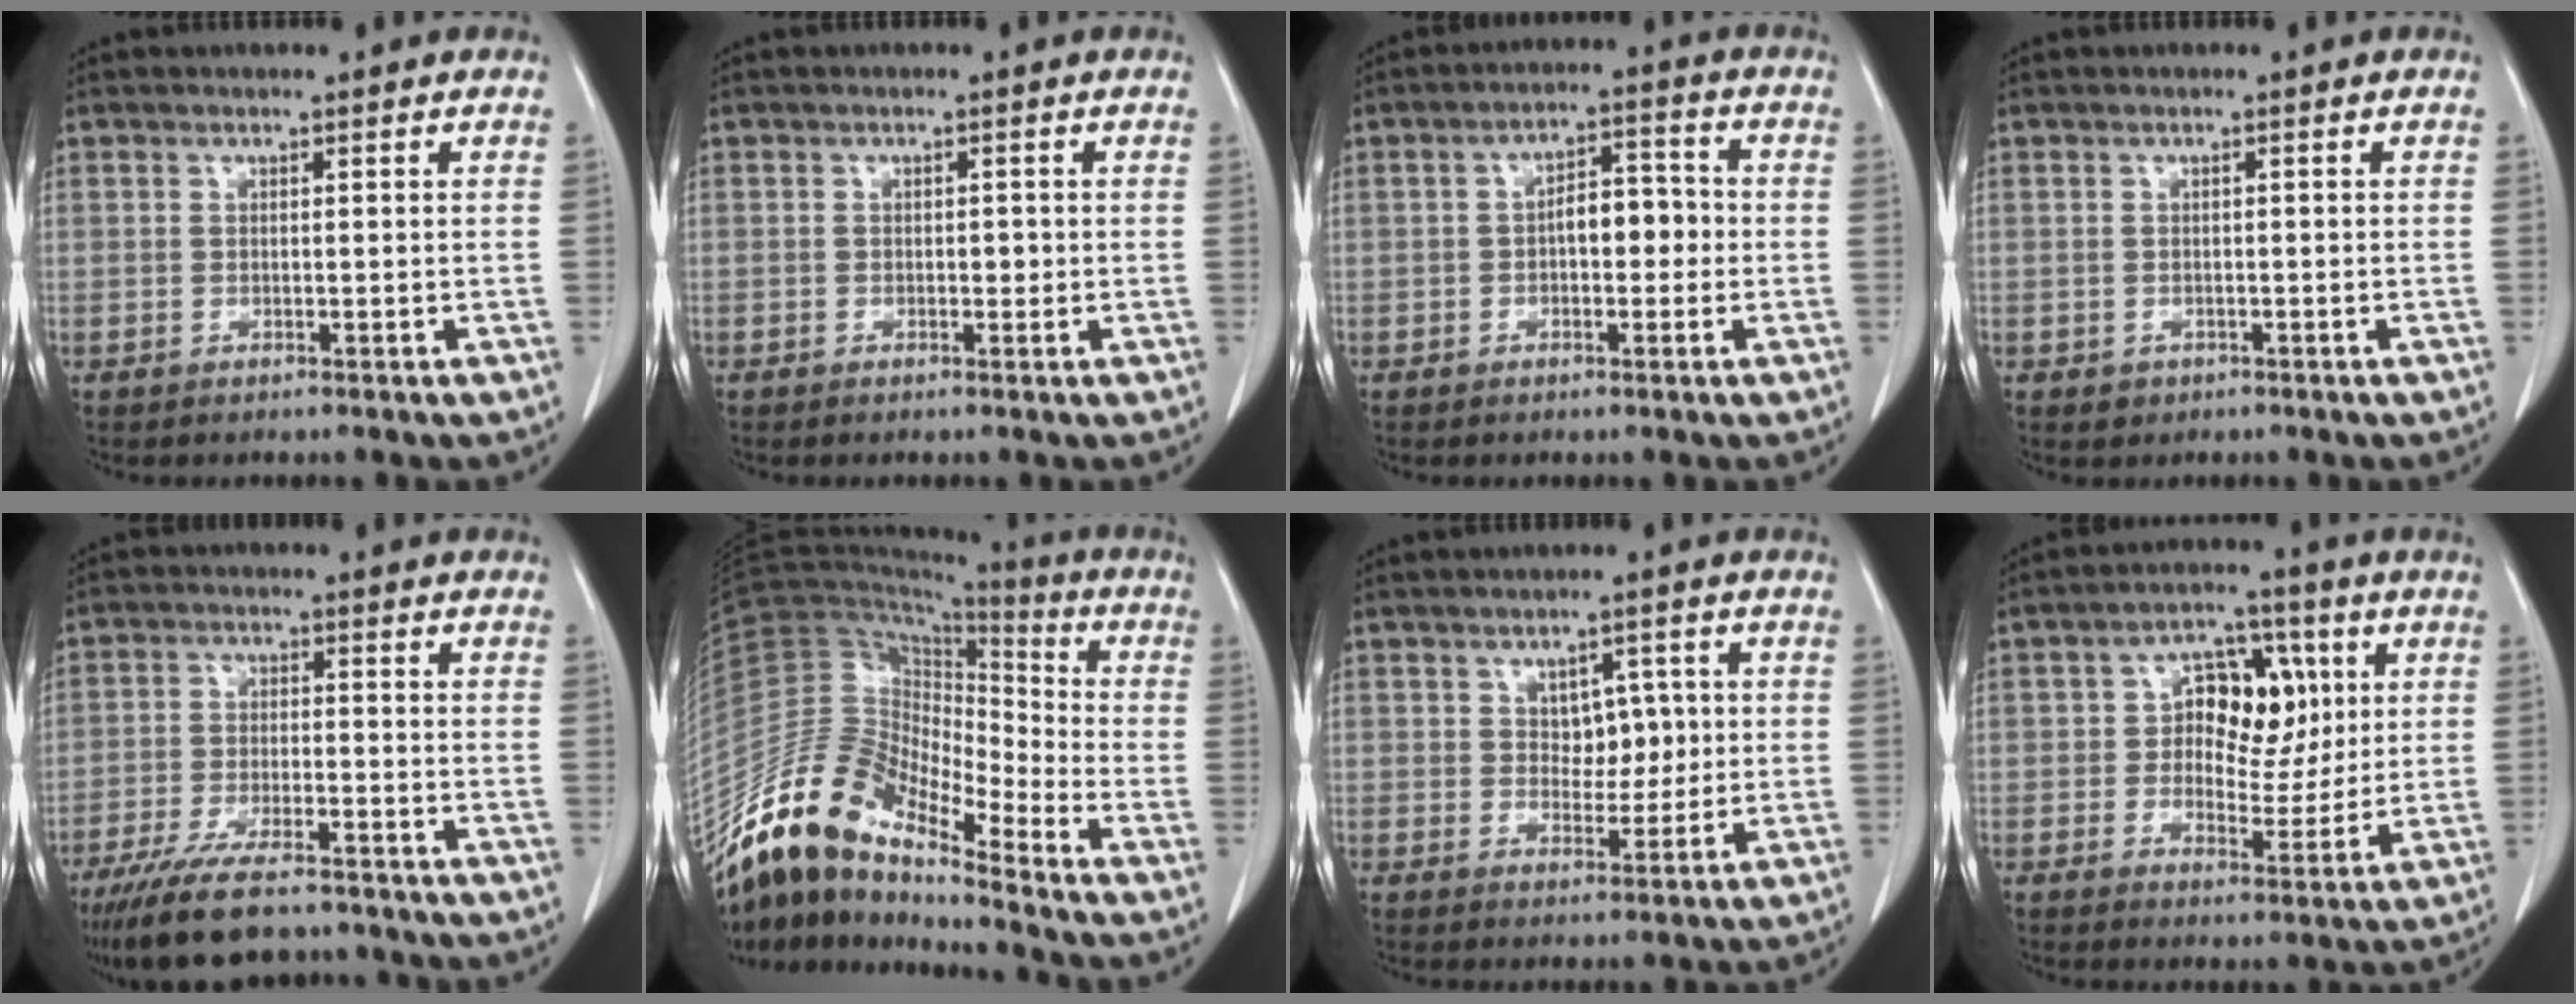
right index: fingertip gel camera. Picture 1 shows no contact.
{"total": 1.3, "force": [-0.1, 0.8, 1.0], "torque": [-0.013, 0.001, -0.001]}
{"total": 5.6, "force": [-0.5, 2.6, 5.0], "torque": [-0.081, 0.022, -0.009]}
{"total": 1.2, "force": [-0.4, 1.1, 0.4], "torque": [-0.004, 0.003, 0.001]}
{"total": 12.7, "force": [-10.4, 2.9, 6.5], "torque": [-0.112, -0.022, -0.168]}
{"total": 13.9, "force": [-12.0, 3.5, 6.2], "torque": [-0.118, 0.045, -0.228]}
{"total": 5.0, "force": [0.9, 3.2, 3.8], "torque": [-0.047, 0.007, 0.020]}
{"total": 9.4, "force": [1.9, 6.1, 6.9], "torque": [-0.096, 0.025, 0.034]}